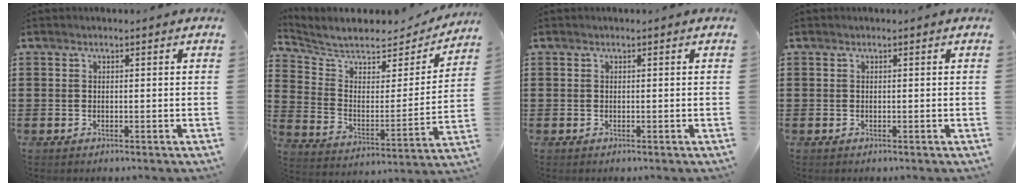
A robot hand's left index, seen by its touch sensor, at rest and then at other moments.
{"total": 6.0, "force": [5.4, 1.8, 1.9], "torque": [-0.070, -0.039, 0.089]}
{"total": 0.0}
{"total": 0.0}